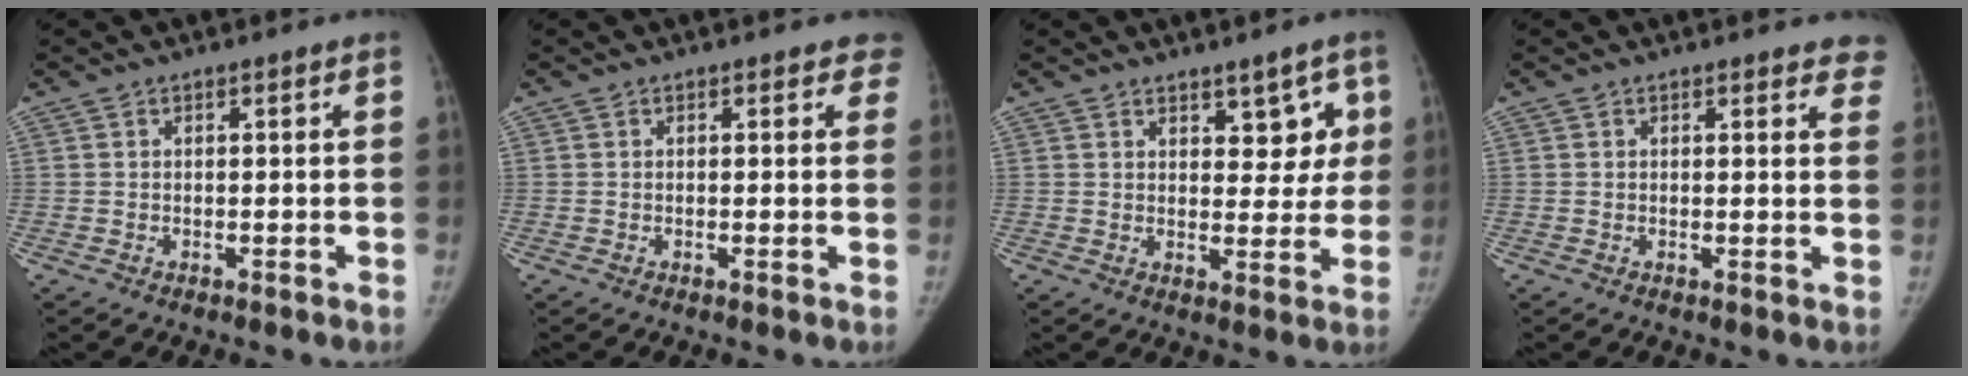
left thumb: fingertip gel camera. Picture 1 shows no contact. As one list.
[{"total": 2.5, "force": [2.0, 1.4, 0.7], "torque": [0.024, -0.006, 0.003]}, {"total": 6.8, "force": [3.1, 4.1, 4.4], "torque": [-0.010, -0.018, 0.042]}, {"total": 5.3, "force": [4.6, 1.8, 1.8], "torque": [0.013, -0.019, 0.032]}]